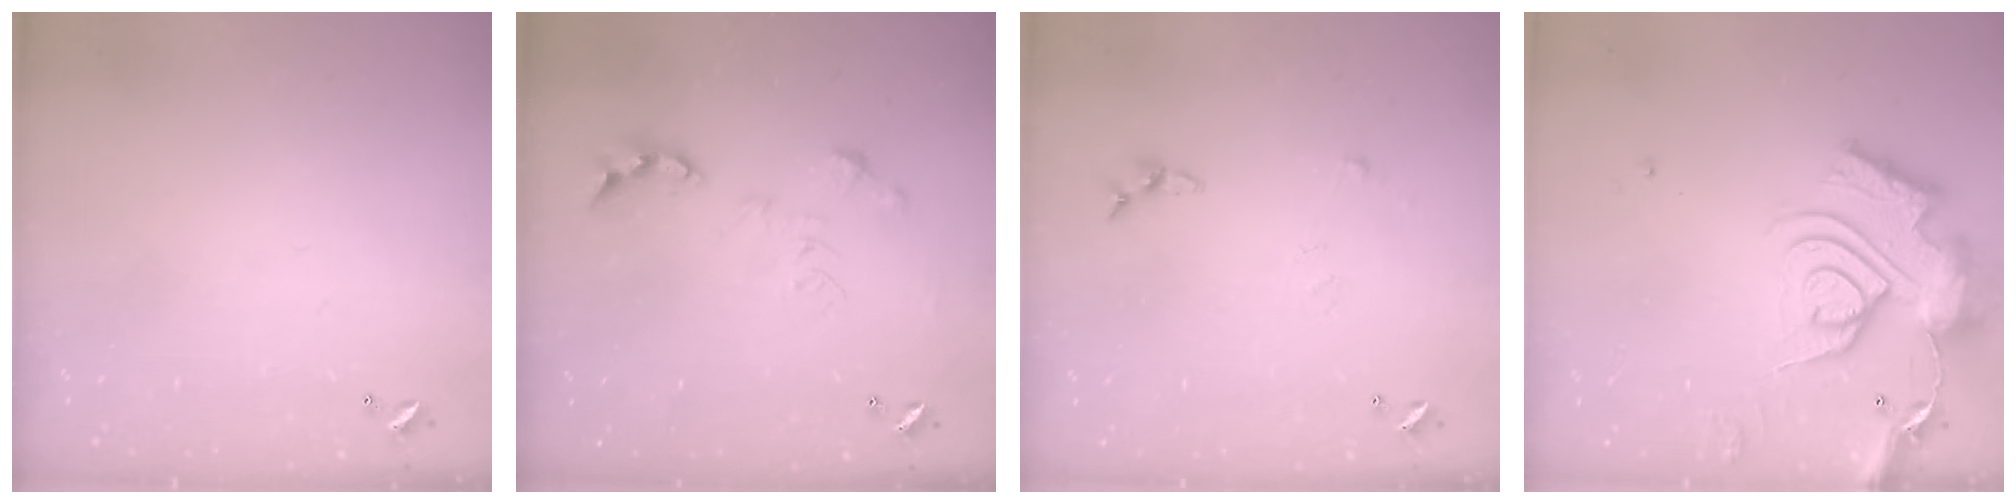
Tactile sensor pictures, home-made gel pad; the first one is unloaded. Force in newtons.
{"total": 0.0}
{"total": 4.2, "press": 4.2, "slide": 0.5}
{"total": 21.9, "press": 21.7, "slide": 2.3}